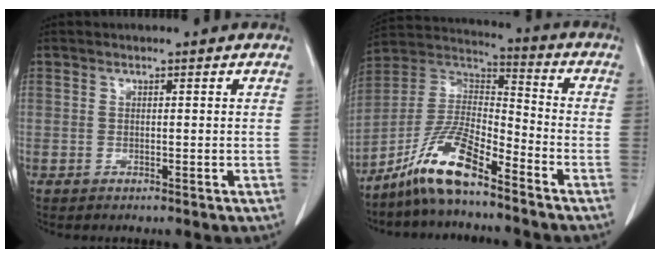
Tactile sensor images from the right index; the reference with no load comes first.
{"total": 11.4, "force": [-8.3, 1.7, 7.7], "torque": [-0.161, 0.010, -0.157]}